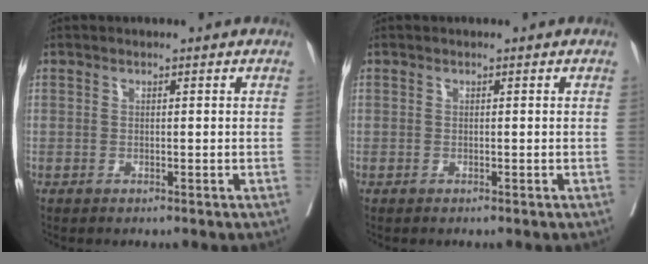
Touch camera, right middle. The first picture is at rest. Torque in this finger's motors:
{"motor_torque": [-0.05, -0.15, 0.05, 0.00]}